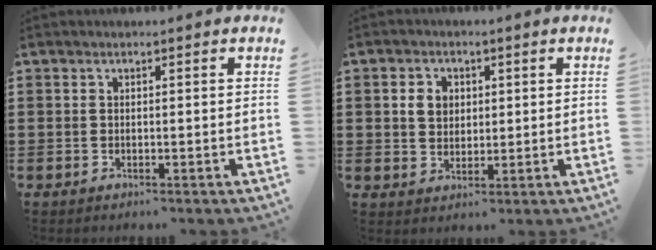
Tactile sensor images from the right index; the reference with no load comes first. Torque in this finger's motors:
{"motor_torque": [0.20, -0.18, 0.34, 0.04]}